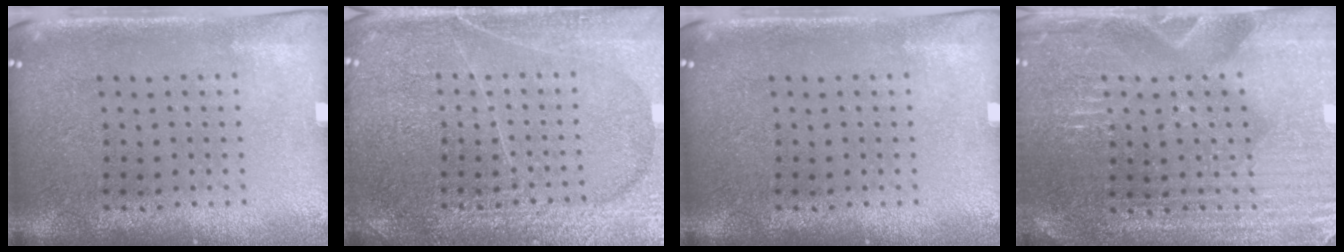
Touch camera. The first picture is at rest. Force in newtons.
{"total": 5.8, "press": 5.7, "slide": 0.8}
{"total": 0.0}
{"total": 3.5, "press": 3.4, "slide": 0.7}